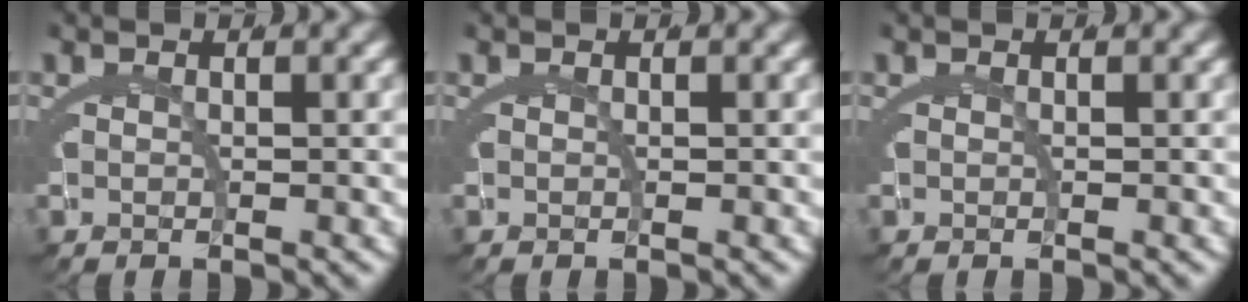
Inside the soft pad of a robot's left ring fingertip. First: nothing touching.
{"total": 0.0}
{"total": 0.0}